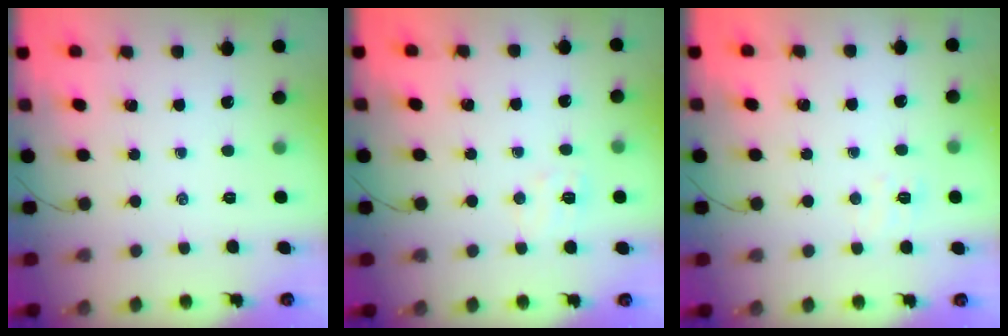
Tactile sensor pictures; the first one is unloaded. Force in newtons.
{"total": 5.2, "press": 5.1, "slide": 1.2}
{"total": 4.1, "press": 3.9, "slide": 1.1}